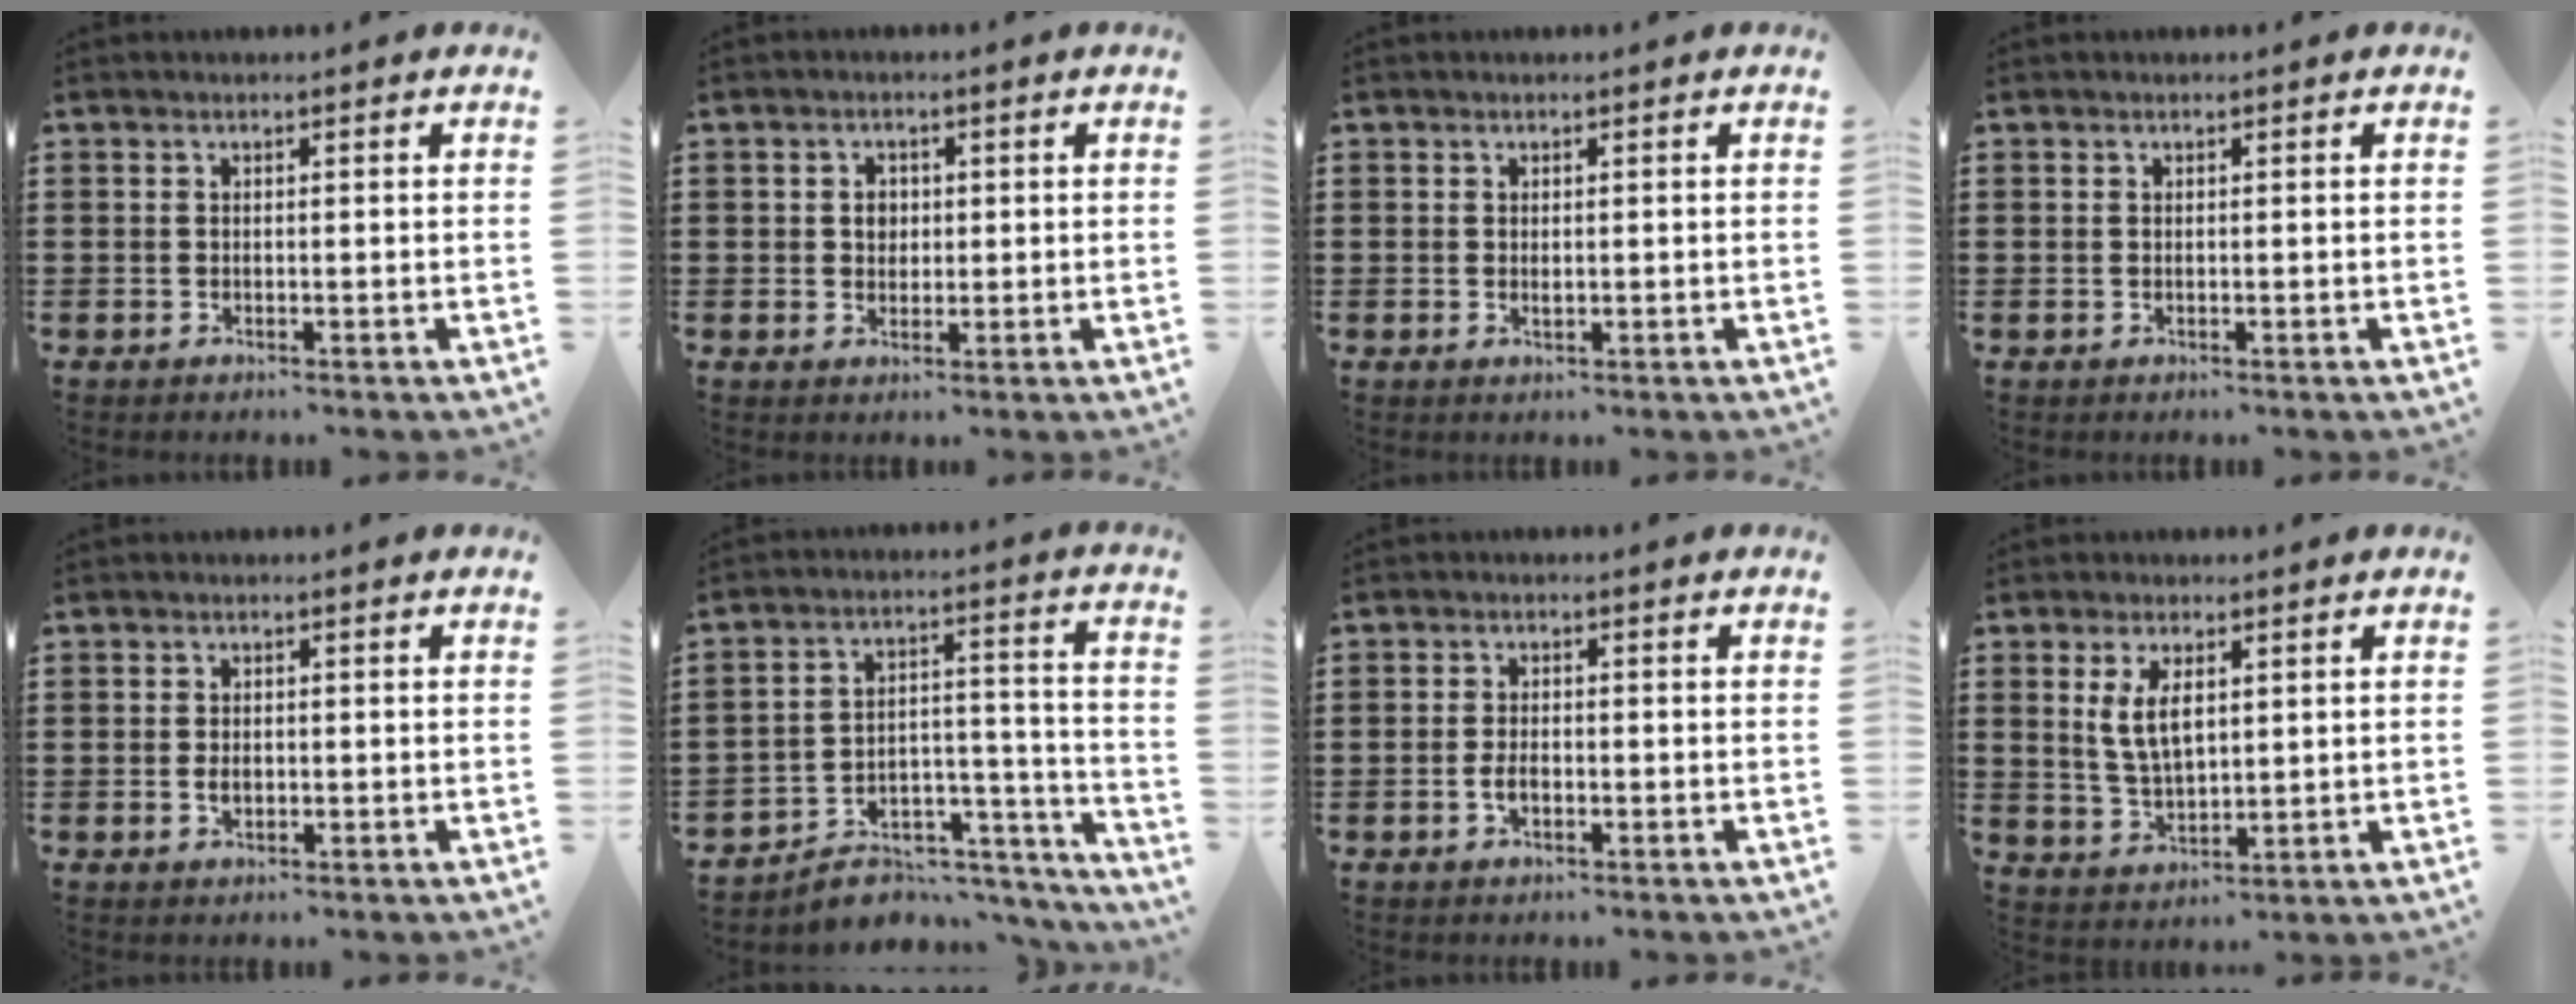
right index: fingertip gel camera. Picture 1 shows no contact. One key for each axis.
{"total": 2.3, "fx": 0.2, "fy": 1.9, "fz": 1.2, "tx": -0.029, "ty": 0.010, "tz": 0.002}
{"total": 0.8, "fx": 0.1, "fy": 0.4, "fz": 0.7, "tx": -0.013, "ty": 0.002, "tz": 0.001}
{"total": 0.0}
{"total": 1.8, "fx": -0.2, "fy": 1.1, "fz": 1.4, "tx": -0.027, "ty": 0.005, "tz": -0.006}
{"total": 6.1, "fx": -5.0, "fy": 3.1, "fz": 1.5, "tx": -0.027, "ty": 0.011, "tz": -0.093}
{"total": 2.4, "fx": -0.7, "fy": 1.3, "fz": 2.0, "tx": -0.046, "ty": 0.000, "tz": -0.015}
{"total": 5.8, "fx": 1.5, "fy": 2.8, "fz": 4.9, "tx": -0.103, "ty": 0.007, "tz": 0.027}